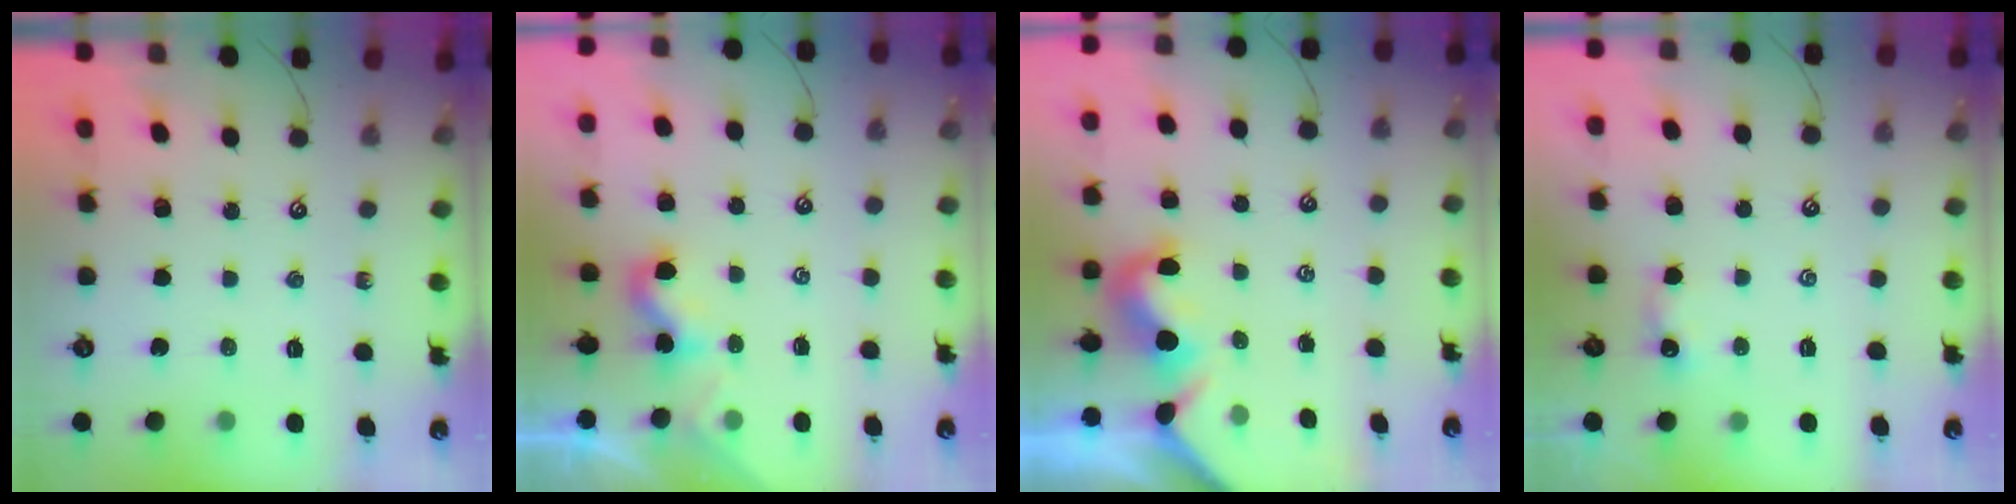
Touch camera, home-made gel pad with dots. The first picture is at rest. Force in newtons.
{"total": 2.1, "press": 2.1, "slide": 0.2}
{"total": 1.7, "press": 1.6, "slide": 0.6}
{"total": 0.8, "press": 0.6, "slide": 0.5}